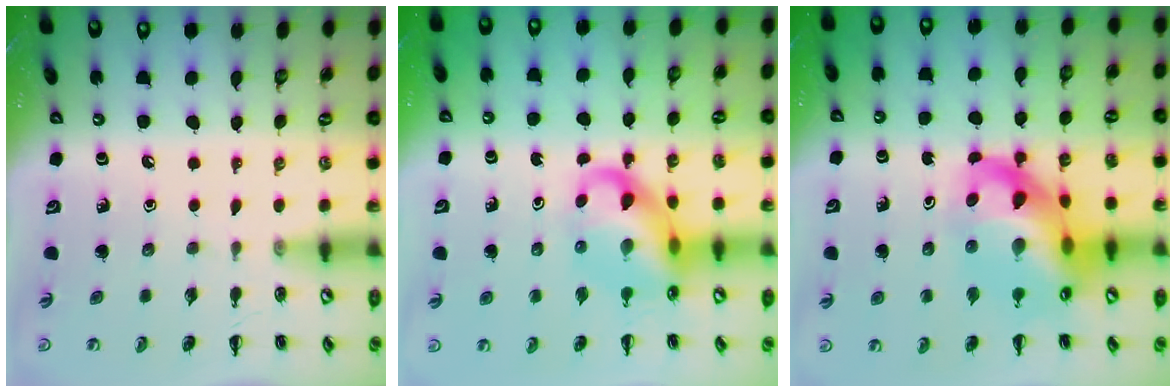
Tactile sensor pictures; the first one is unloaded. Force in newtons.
{"total": 12.5, "press": 11.9, "slide": 3.5}
{"total": 18.7, "press": 18.0, "slide": 4.9}